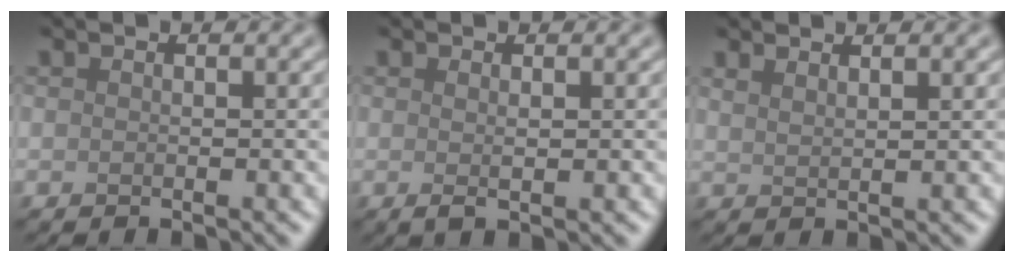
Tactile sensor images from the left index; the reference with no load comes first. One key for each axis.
{"total": 1.2, "fx": 0.1, "fy": 0.2, "fz": 1.1, "tx": -0.019, "ty": 0.000, "tz": 0.000}
{"total": 2.2, "fx": 1.7, "fy": 0.7, "fz": 1.2, "tx": -0.002, "ty": 0.006, "tz": 0.010}